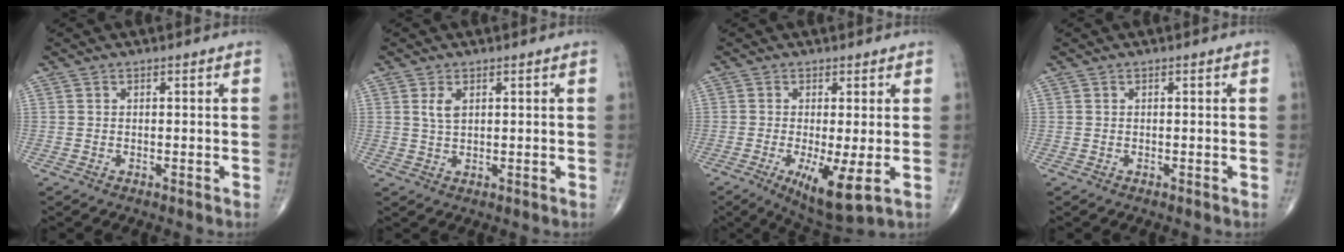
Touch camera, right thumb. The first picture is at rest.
{"total": 2.6, "force": [1.0, 1.3, 2.0], "torque": [-0.039, -0.001, 0.022]}
{"total": 8.7, "force": [-2.1, 2.0, 8.2], "torque": [-0.143, -0.025, -0.030]}
{"total": 0.0}